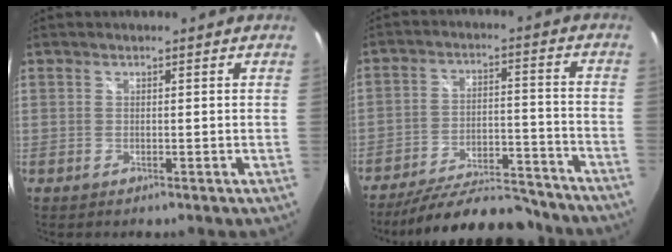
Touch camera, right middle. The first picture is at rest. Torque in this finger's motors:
{"motor_torque": [0.83, -1.31, -0.03, 0.00]}